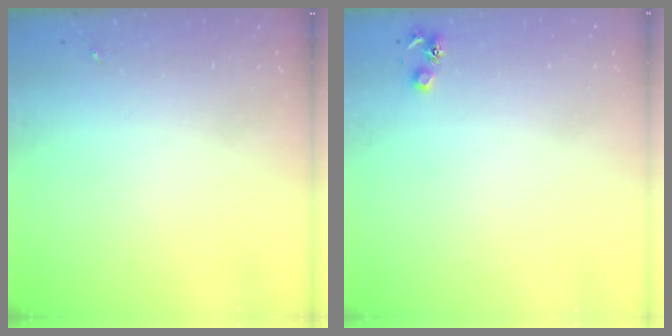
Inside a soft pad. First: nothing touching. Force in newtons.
{"total": 4.5, "press": 4.5, "slide": 0.6}